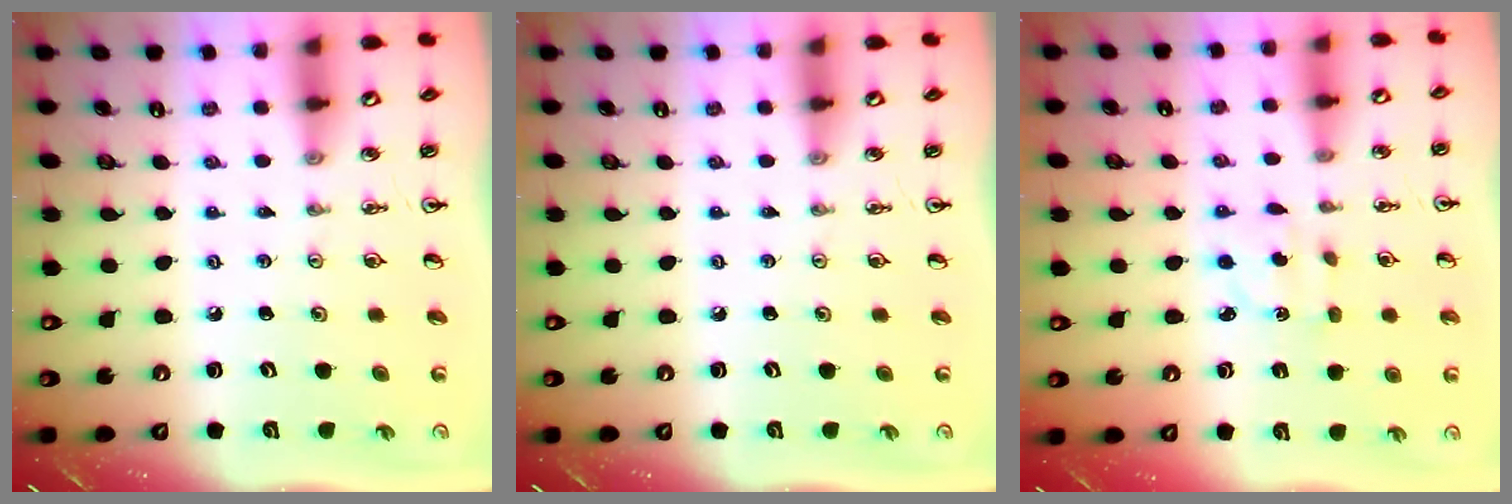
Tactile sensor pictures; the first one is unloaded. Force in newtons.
{"total": 0.0}
{"total": 2.3, "press": 2.2, "slide": 0.6}